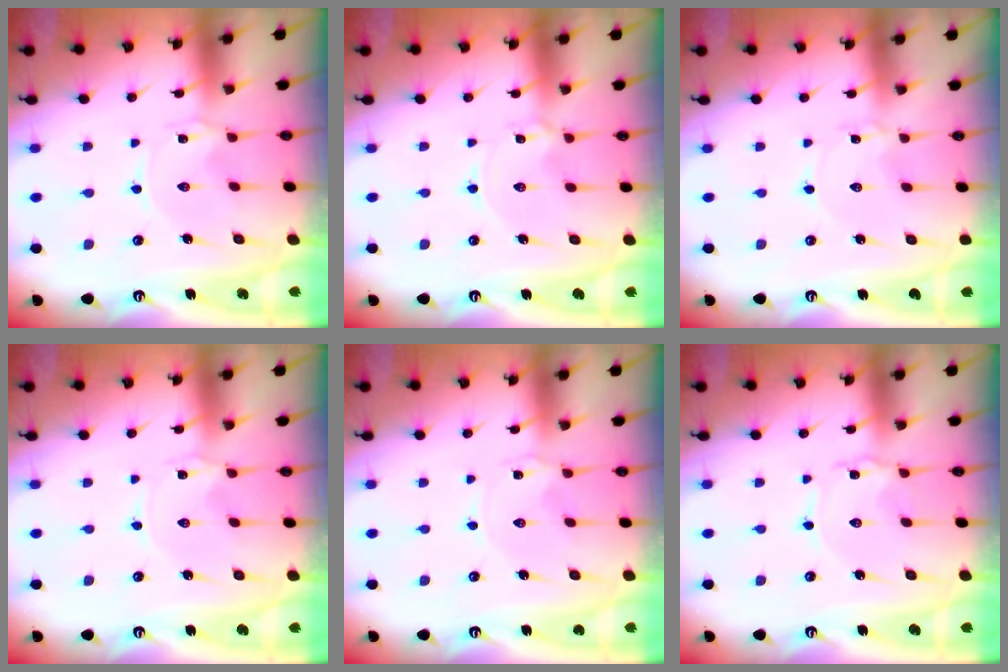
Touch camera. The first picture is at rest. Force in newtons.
{"total": 1.2, "press": 1.2, "slide": 0.2}
{"total": 0.9, "press": 0.9, "slide": 0.0}
{"total": 0.0}
{"total": 2.5, "press": 2.5, "slide": 0.4}
{"total": 1.9, "press": 1.9, "slide": 0.3}